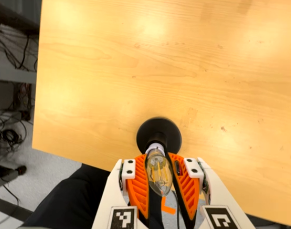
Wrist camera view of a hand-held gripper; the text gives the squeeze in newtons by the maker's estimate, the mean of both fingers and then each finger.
{"total": 18.1, "left": 17.5, "right": 18.6}